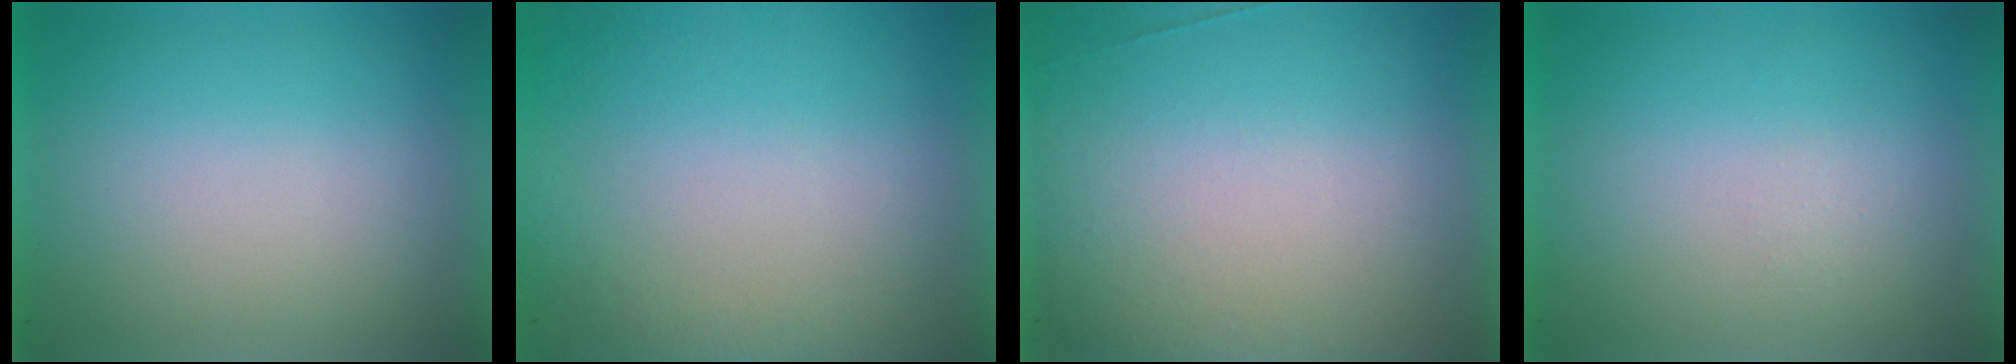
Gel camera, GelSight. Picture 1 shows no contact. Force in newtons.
{"total": 8.1}
{"total": 1.7}
{"total": 1.3}